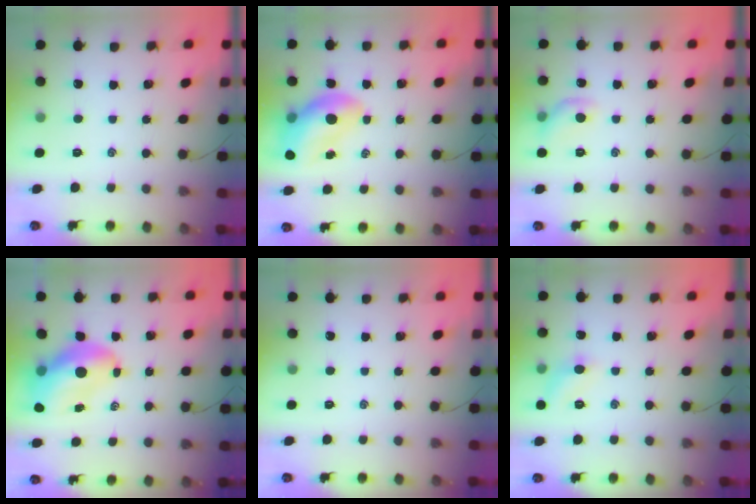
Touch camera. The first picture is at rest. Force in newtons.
{"total": 13.3, "press": 12.8, "slide": 3.8}
{"total": 7.4, "press": 7.3, "slide": 1.0}
{"total": 12.1, "press": 11.6, "slide": 3.5}
{"total": 0.0}
{"total": 6.8, "press": 6.6, "slide": 1.5}